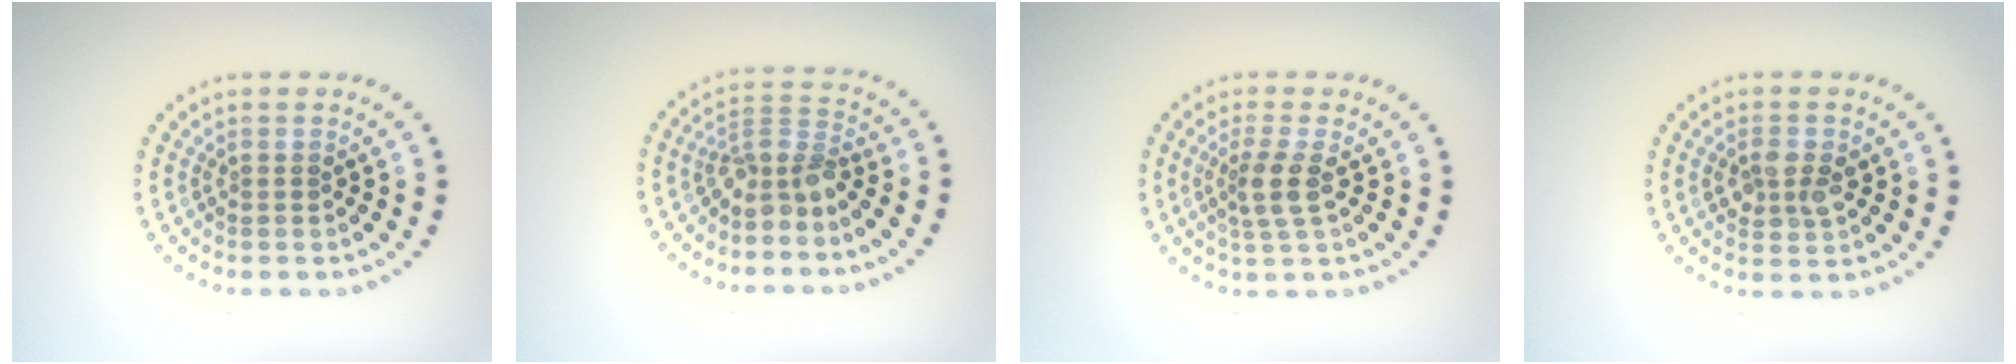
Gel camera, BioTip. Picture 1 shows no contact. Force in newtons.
{"total": 3.1, "press": 2.2, "slide": 2.2}
{"total": 2.5, "press": 2.1, "slide": 1.3}
{"total": 2.4, "press": 2.4, "slide": 0.0}